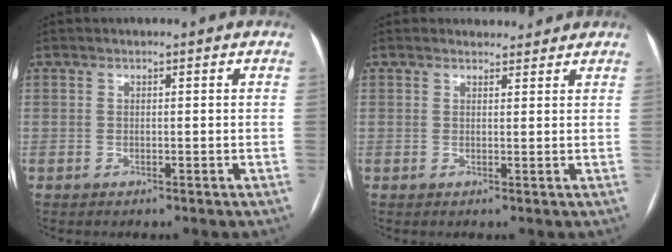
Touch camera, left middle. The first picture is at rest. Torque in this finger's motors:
{"motor_torque": [0.16, -0.32, -0.08, 0.00]}